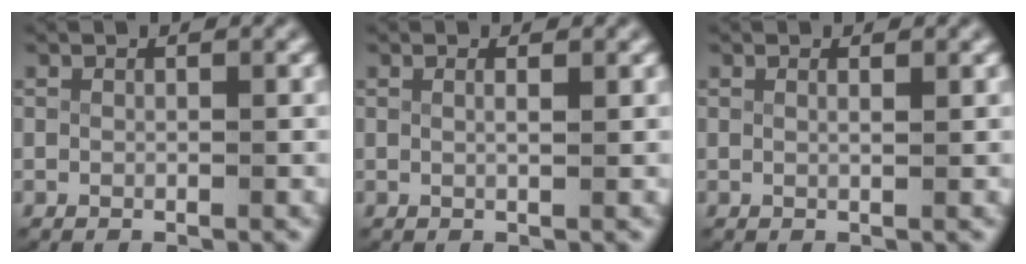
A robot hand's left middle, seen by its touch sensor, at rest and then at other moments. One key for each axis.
{"total": 0.9, "fx": 0.3, "fy": -0.2, "fz": 0.8, "tx": -0.016, "ty": -0.007, "tz": 0.007}
{"total": 0.6, "fx": 0.3, "fy": -0.2, "fz": 0.5, "tx": -0.012, "ty": -0.007, "tz": 0.008}